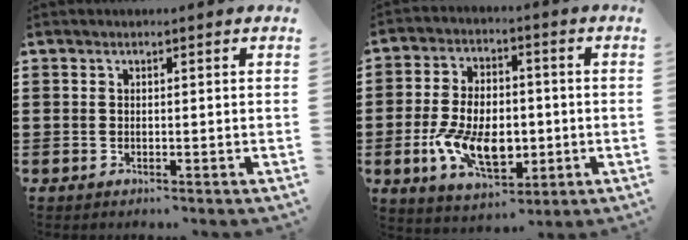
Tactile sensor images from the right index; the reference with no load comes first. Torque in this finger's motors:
{"motor_torque": [2.14, 0.00, 1.05, 0.21]}